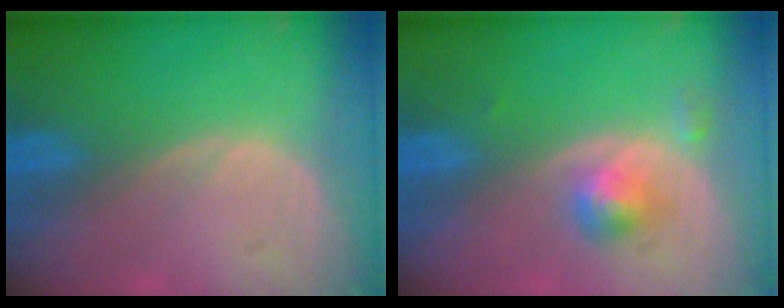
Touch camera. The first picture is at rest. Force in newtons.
{"total": 3.1, "press": 3.1, "slide": 0.2}